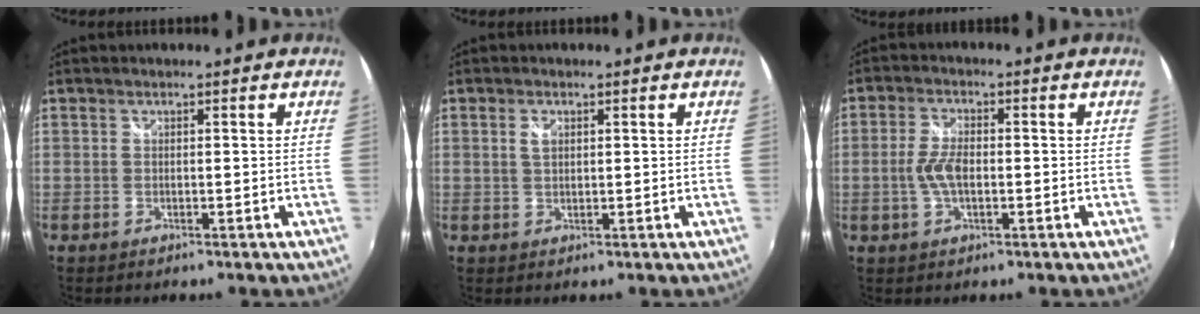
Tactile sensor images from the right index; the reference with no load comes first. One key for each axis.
{"total": 1.8, "fx": 0.6, "fy": 1.1, "fz": 1.3, "tx": -0.025, "ty": 0.002, "tz": 0.010}
{"total": 5.0, "fx": -0.9, "fy": 2.3, "fz": 4.4, "tx": -0.092, "ty": 0.002, "tz": -0.017}